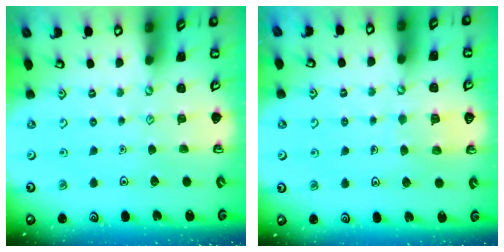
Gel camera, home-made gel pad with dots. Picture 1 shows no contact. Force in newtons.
{"total": 4.7, "press": 4.7, "slide": 0.4}